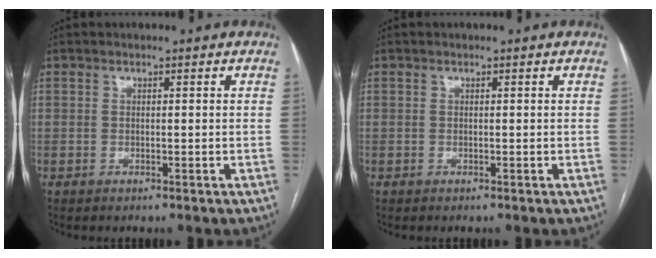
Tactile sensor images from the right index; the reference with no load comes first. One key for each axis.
{"total": 0.0}